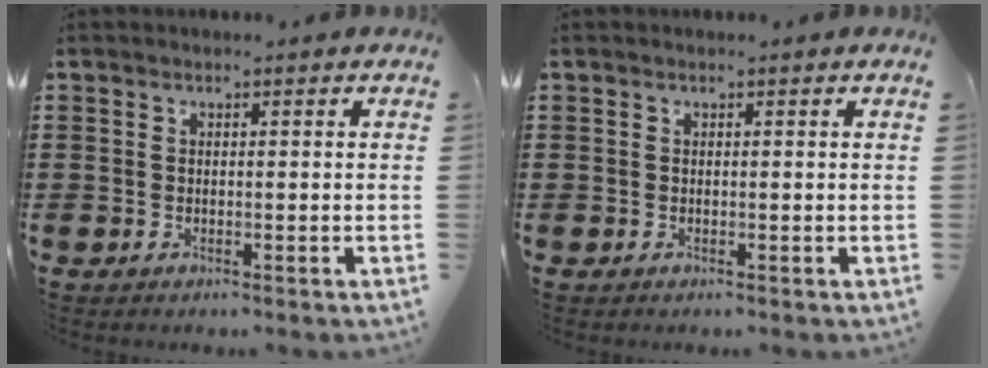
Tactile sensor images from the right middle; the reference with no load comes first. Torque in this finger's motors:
{"motor_torque": [-0.08, 0.02, 0.02, -0.01]}